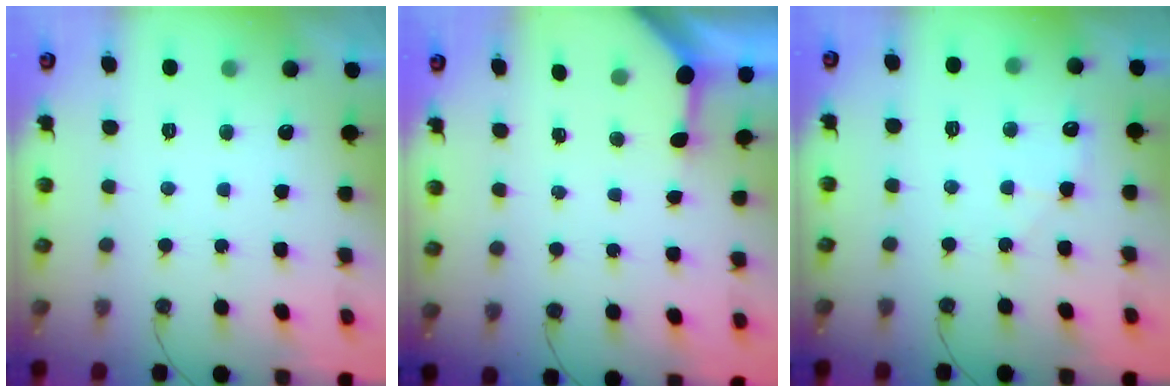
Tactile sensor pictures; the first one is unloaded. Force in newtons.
{"total": 3.4, "press": 3.3, "slide": 0.3}
{"total": 4.6, "press": 4.5, "slide": 0.7}